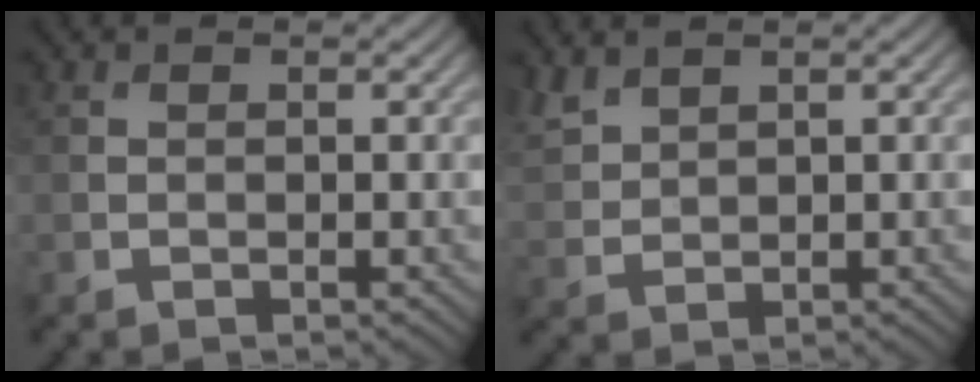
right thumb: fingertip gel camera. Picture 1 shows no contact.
{"total": 3.0, "force": [2.4, 1.3, 1.3], "torque": [-0.040, 0.006, 0.058]}